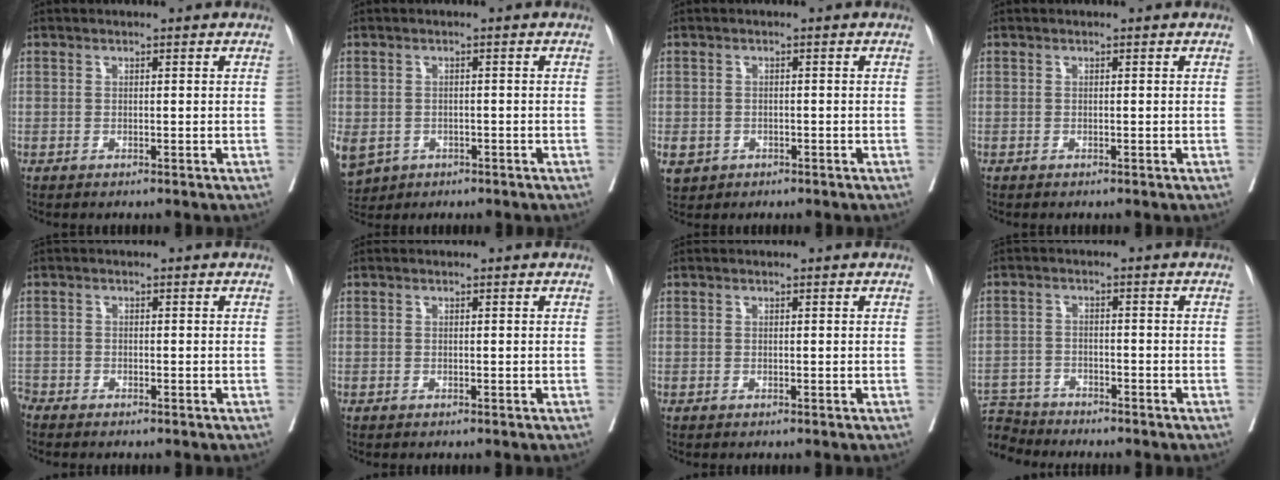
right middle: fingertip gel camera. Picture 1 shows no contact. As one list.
[{"total": 12.0, "force": [-5.0, 9.8, 4.8], "torque": [-0.154, -0.005, -0.060]}, {"total": 6.1, "force": [-2.6, 5.2, 1.8], "torque": [-0.053, -0.001, -0.032]}, {"total": 0.0}, {"total": 1.5, "force": [-1.5, 0.3, -0.1], "torque": [0.001, -0.003, -0.027]}, {"total": 0.0}, {"total": 0.0}, {"total": 7.5, "force": [-7.3, 1.8, 0.3], "torque": [-0.018, 0.005, -0.133]}]